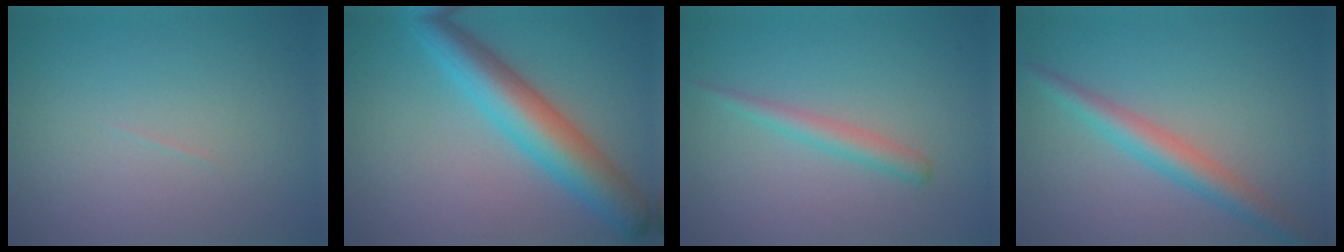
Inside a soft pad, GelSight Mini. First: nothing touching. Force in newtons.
{"total": 6.7, "press": 6.7, "slide": 0.0}
{"total": 1.8, "press": 1.8, "slide": 0.0}
{"total": 3.4, "press": 3.4, "slide": 0.1}